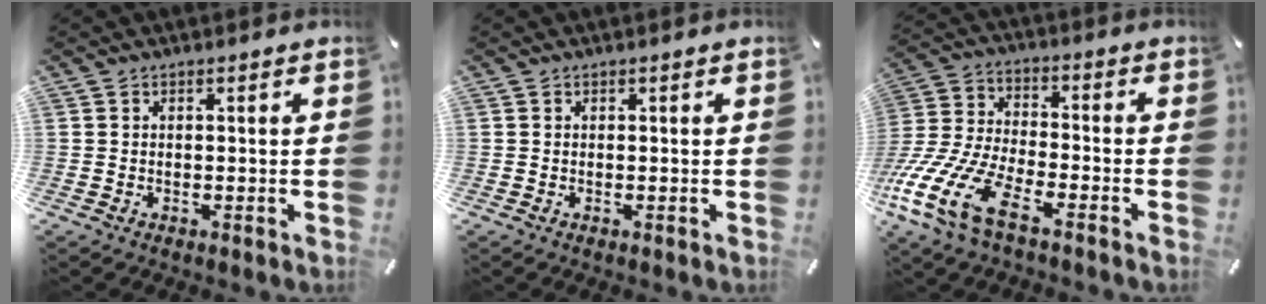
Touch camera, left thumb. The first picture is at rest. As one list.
[{"total": 0.0}, {"total": 15.7, "force": [-9.6, 6.5, 10.5], "torque": [-0.228, 0.037, -0.175]}]